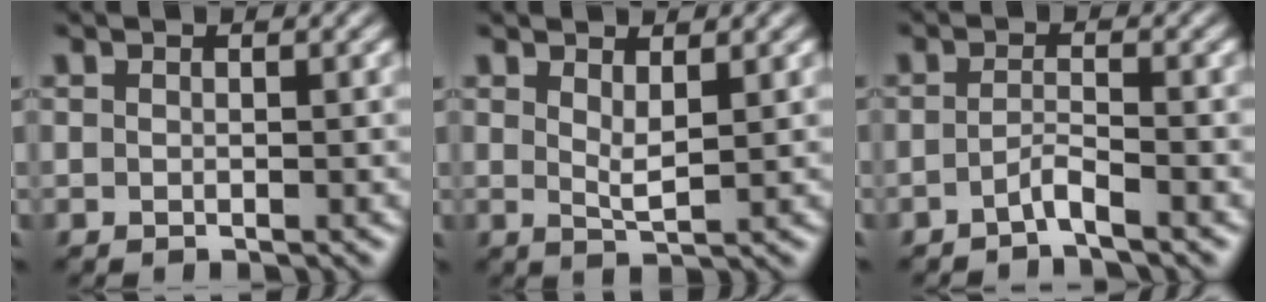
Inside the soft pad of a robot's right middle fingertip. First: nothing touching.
{"total": 2.0, "force": [1.1, 0.5, 1.6], "torque": [-0.032, -0.009, 0.022]}
{"total": 1.7, "force": [-1.2, 0.1, 1.2], "torque": [-0.021, 0.002, -0.029]}